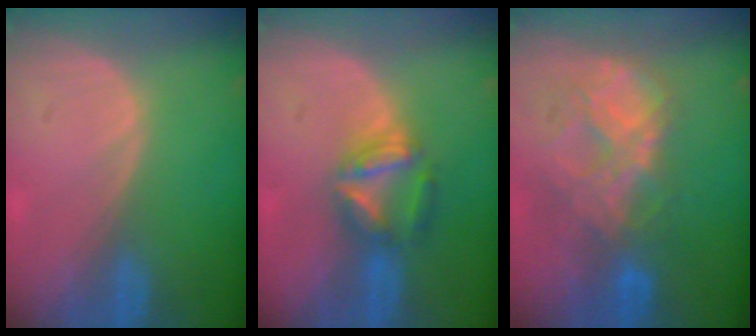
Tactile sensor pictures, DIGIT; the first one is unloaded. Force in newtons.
{"total": 5.7, "press": 5.7, "slide": 0.4}
{"total": 8.8, "press": 7.6, "slide": 4.4}